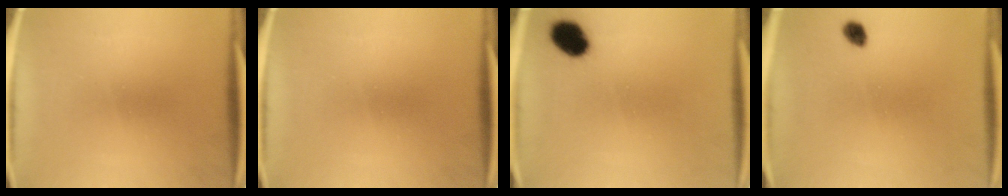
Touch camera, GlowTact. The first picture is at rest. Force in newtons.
{"total": 0.0}
{"total": 7.0}
{"total": 2.2}